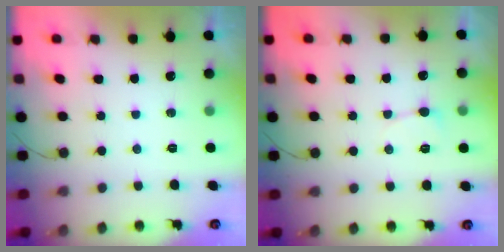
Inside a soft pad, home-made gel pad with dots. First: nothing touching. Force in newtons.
{"total": 3.6, "press": 3.6, "slide": 0.6}